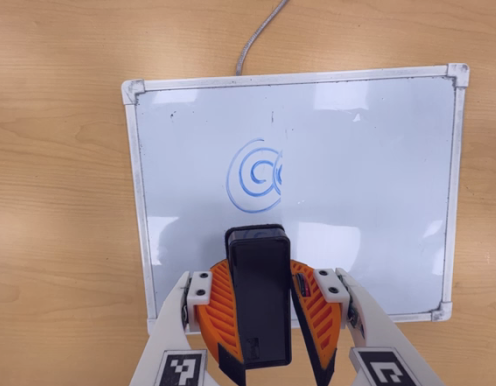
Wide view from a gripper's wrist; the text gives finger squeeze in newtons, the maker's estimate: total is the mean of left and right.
{"total": 8.8, "left": 9.1, "right": 8.5}